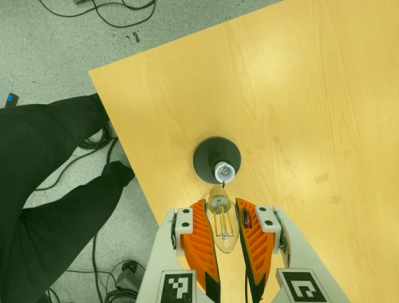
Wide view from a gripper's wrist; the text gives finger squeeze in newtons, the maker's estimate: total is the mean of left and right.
{"total": 21.4, "left": 25.2, "right": 17.7}